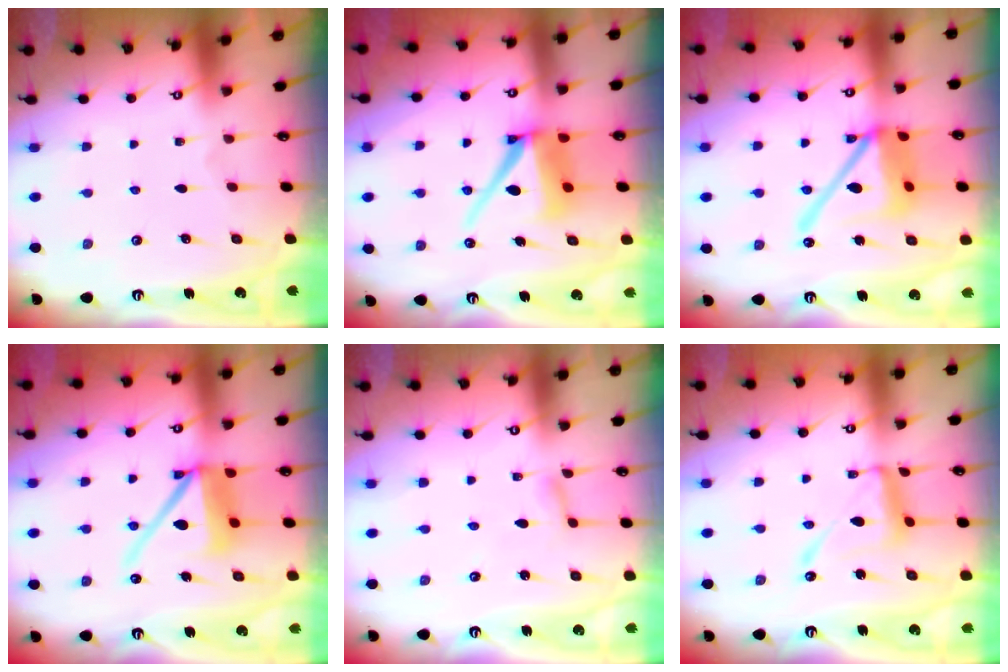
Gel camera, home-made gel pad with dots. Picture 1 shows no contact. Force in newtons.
{"total": 11.4, "press": 11.3, "slide": 1.2}
{"total": 17.1, "press": 17.0, "slide": 1.9}
{"total": 13.0, "press": 12.9, "slide": 1.8}
{"total": 2.5, "press": 2.5, "slide": 0.4}
{"total": 13.5, "press": 13.5, "slide": 1.1}